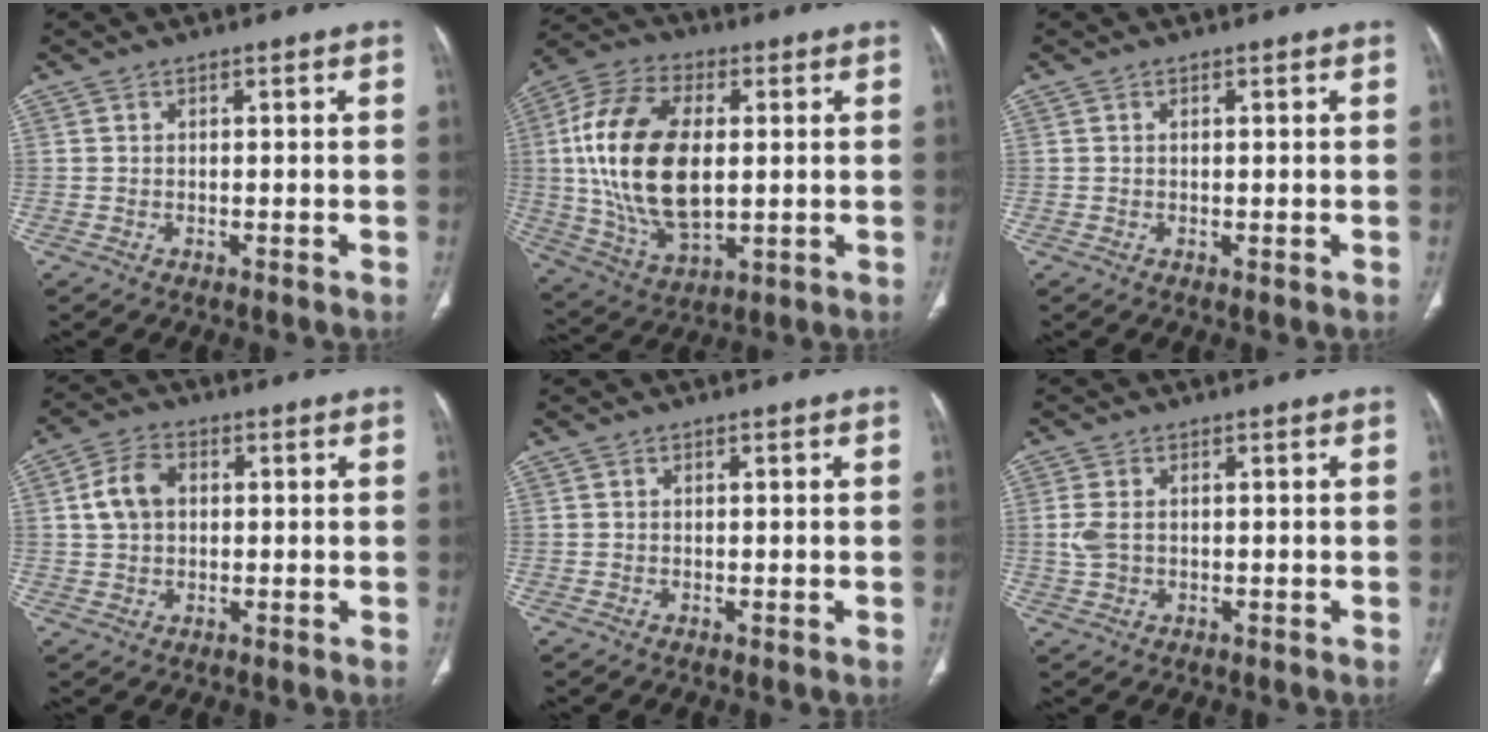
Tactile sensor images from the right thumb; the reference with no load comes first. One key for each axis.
{"total": 21.2, "fx": 1.7, "fy": 11.7, "fz": 17.6, "tx": -0.348, "ty": -0.005, "tz": 0.035}
{"total": 0.6, "fx": 0.1, "fy": 0.1, "fz": 0.6, "tx": -0.014, "ty": -0.004, "tz": 0.003}
{"total": 6.6, "fx": 1.1, "fy": 4.8, "fz": 4.5, "tx": -0.081, "ty": 0.012, "tz": 0.017}
{"total": 0.0}
{"total": 3.4, "fx": 0.1, "fy": 2.3, "fz": 2.5, "tx": -0.068, "ty": 0.004, "tz": 0.005}